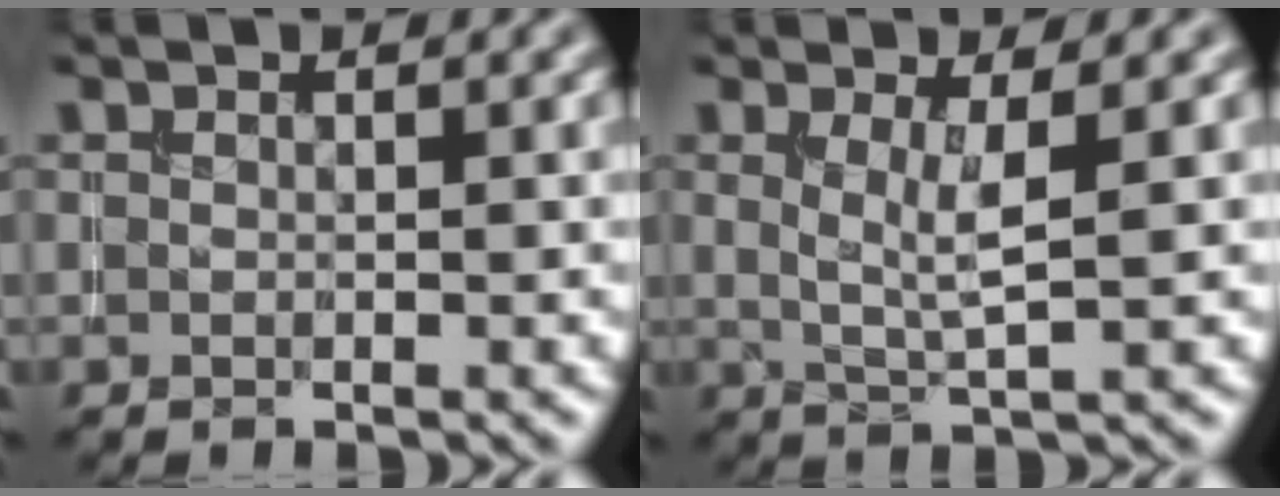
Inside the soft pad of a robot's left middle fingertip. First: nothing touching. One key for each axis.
{"total": 2.9, "fx": 0.7, "fy": 0.6, "fz": 2.7, "tx": -0.052, "ty": -0.007, "tz": 0.013}